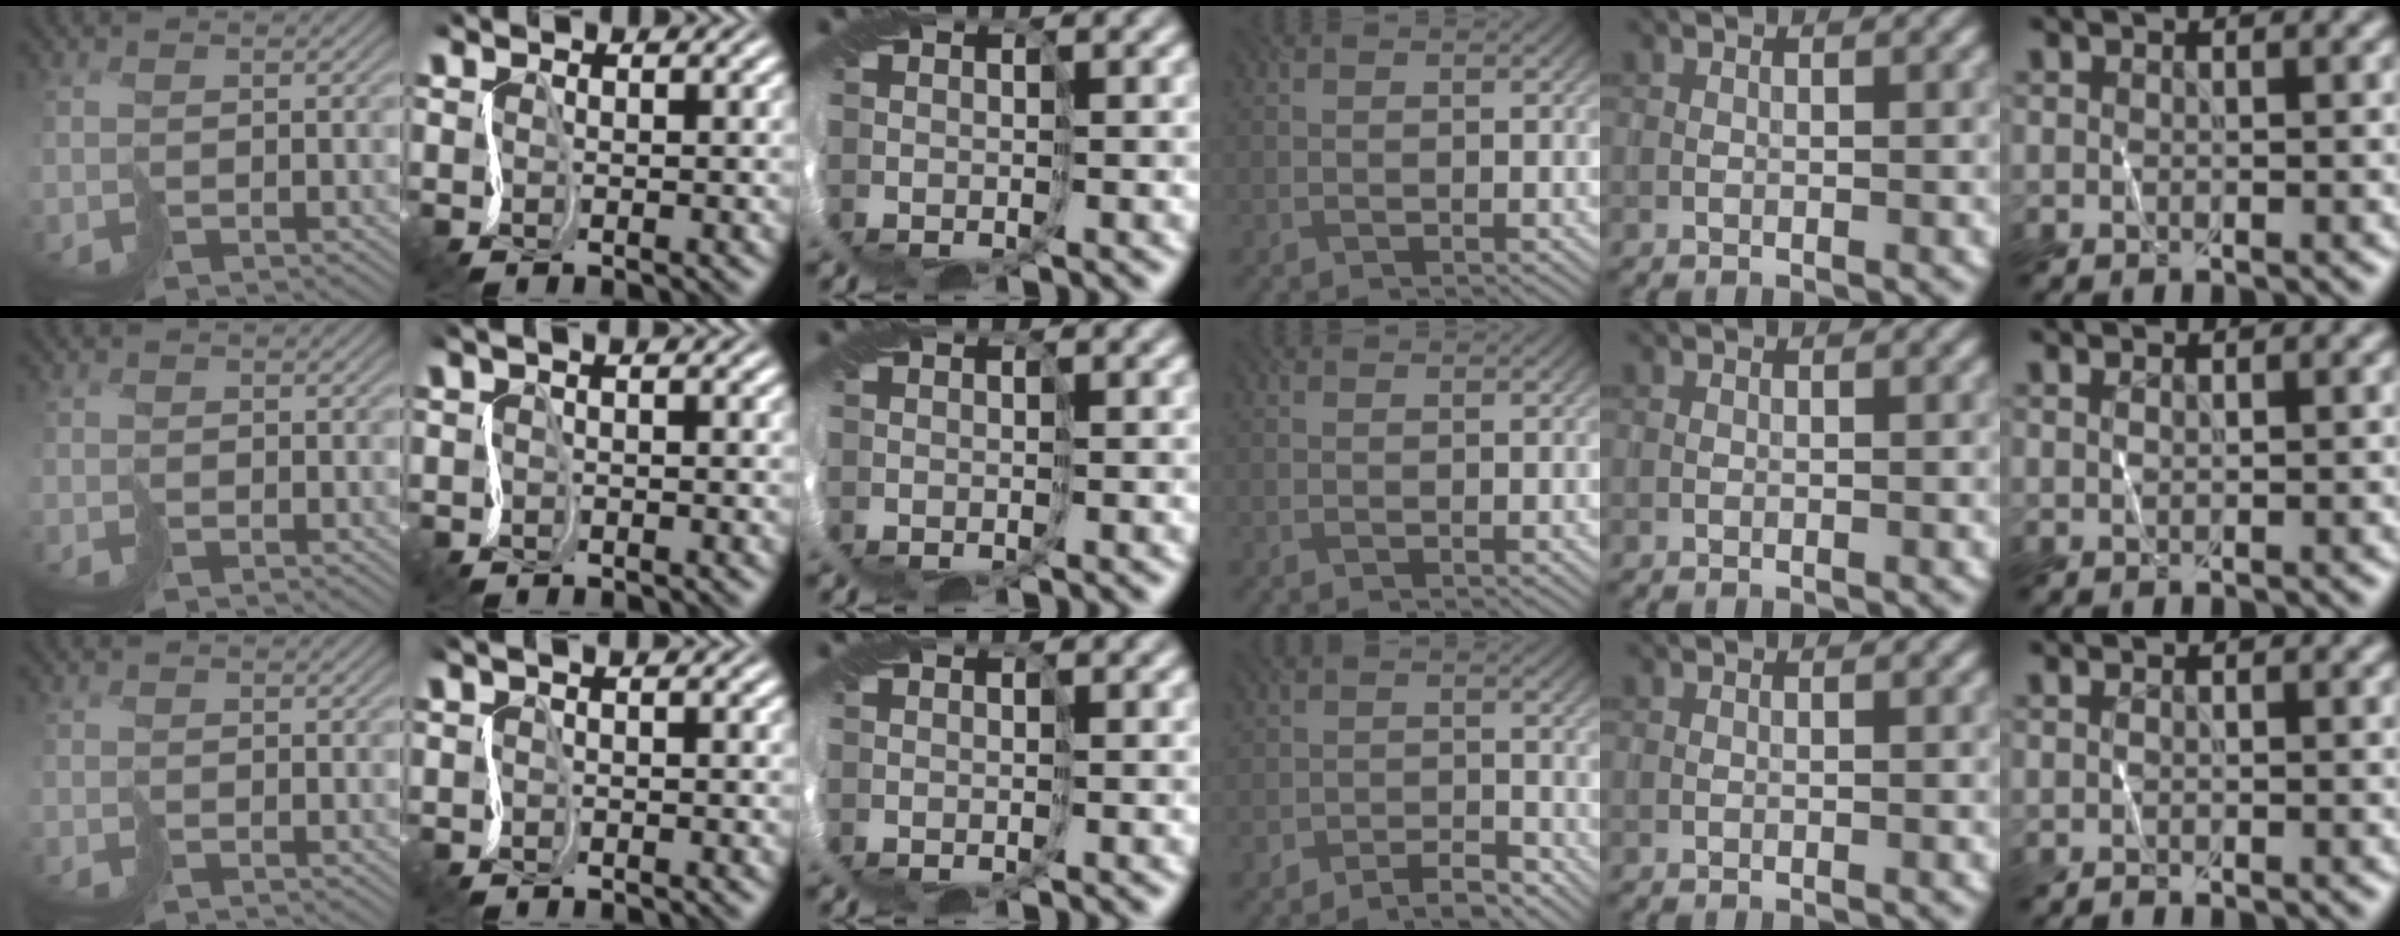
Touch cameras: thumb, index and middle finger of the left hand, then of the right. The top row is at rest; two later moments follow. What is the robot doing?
{"motion": "cut", "object": "paper"}